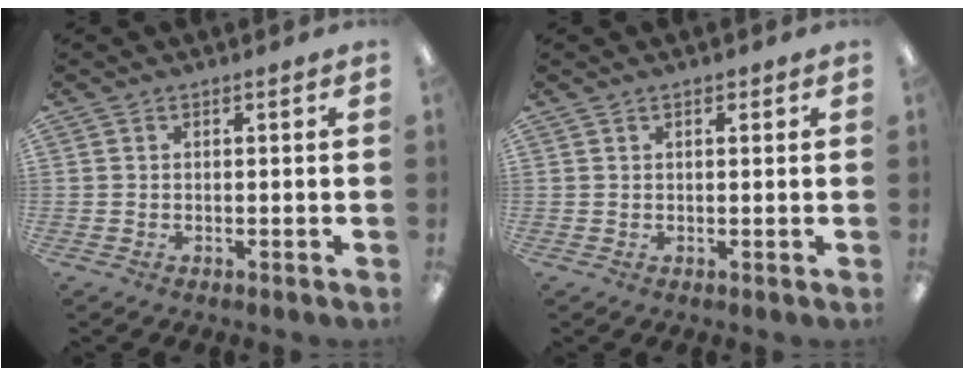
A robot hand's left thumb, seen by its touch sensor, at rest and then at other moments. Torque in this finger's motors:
{"motor_torque": [-0.16, 0.01, -0.32, -0.24, 0.03]}